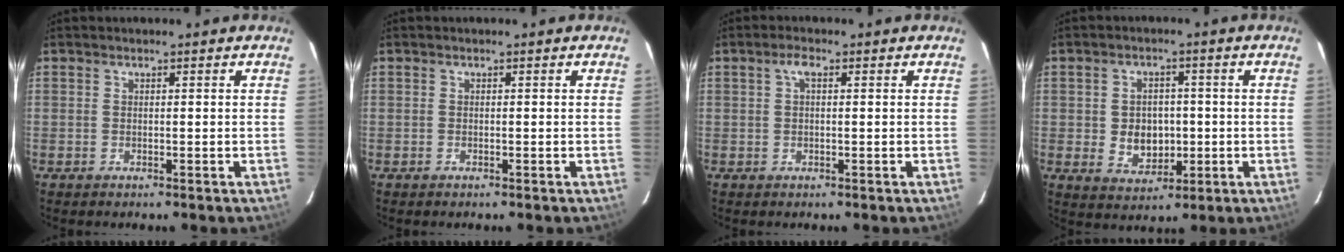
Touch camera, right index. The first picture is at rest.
{"total": 0.0}
{"total": 1.9, "force": [0.6, 0.7, 1.7], "torque": [-0.034, 0.009, 0.009]}
{"total": 6.7, "force": [-0.7, 5.4, 3.8], "torque": [-0.077, 0.004, 0.001]}